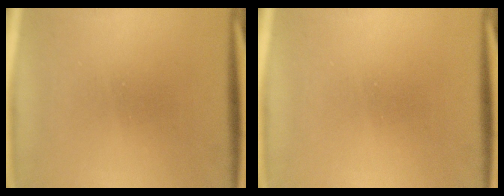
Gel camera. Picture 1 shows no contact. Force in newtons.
{"total": 0.0}